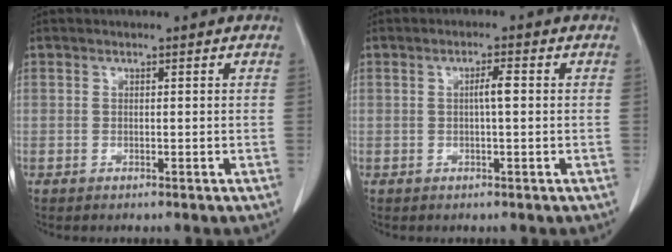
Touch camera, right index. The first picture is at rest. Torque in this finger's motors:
{"motor_torque": [0.44, -0.11, 0.19, 0.05]}